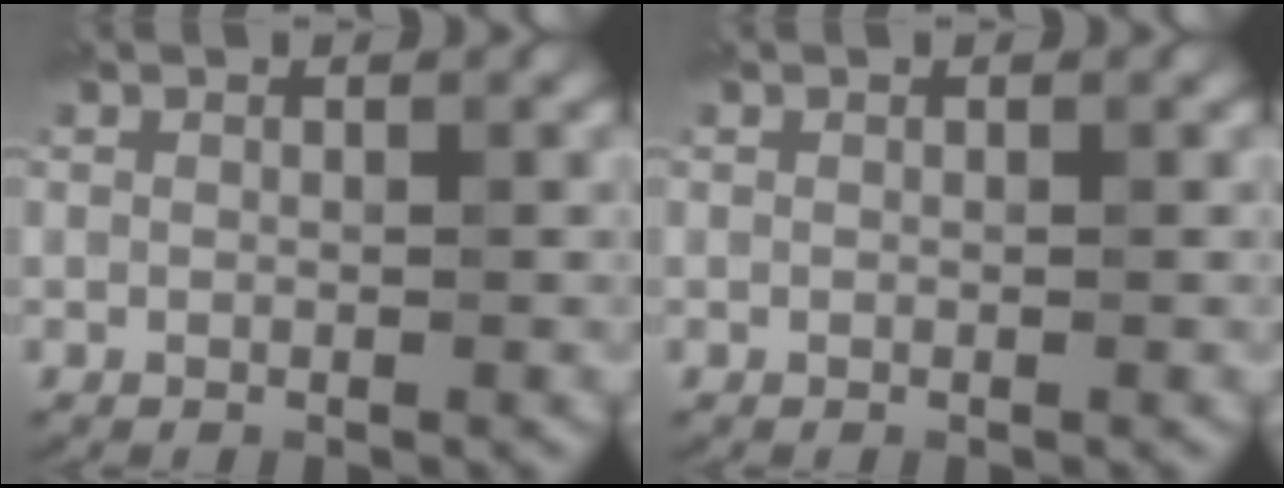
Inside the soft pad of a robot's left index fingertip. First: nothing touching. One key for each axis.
{"total": 0.0}